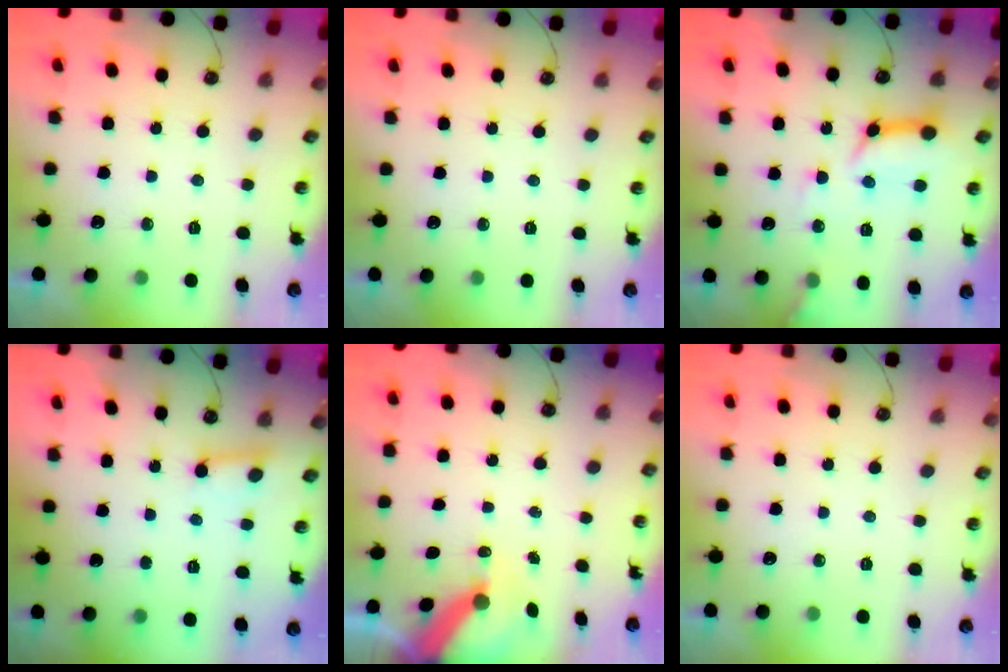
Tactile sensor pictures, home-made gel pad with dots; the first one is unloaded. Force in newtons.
{"total": 0.0}
{"total": 11.7, "press": 11.6, "slide": 1.3}
{"total": 2.9, "press": 2.9, "slide": 0.4}
{"total": 7.3, "press": 7.3, "slide": 1.0}
{"total": 0.0}